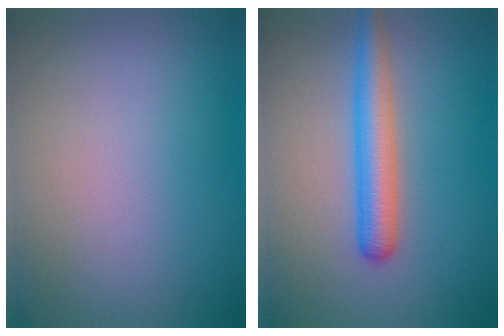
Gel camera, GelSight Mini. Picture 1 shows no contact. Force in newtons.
{"total": 3.8, "press": 3.8, "slide": 0.0}